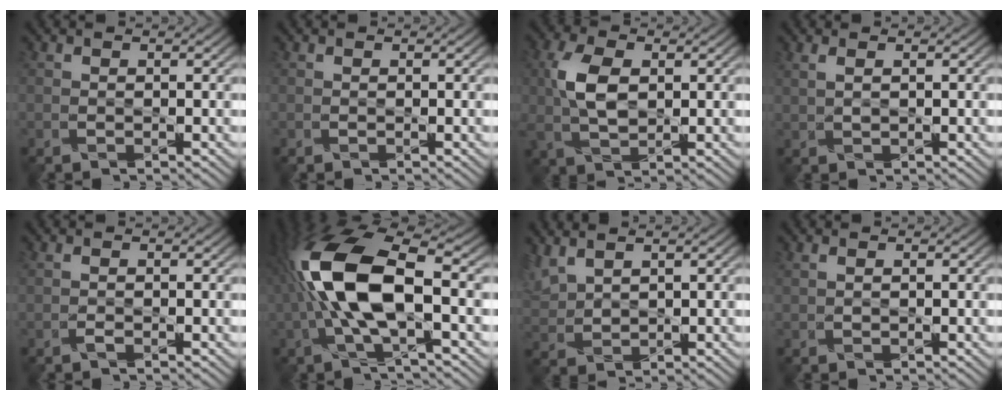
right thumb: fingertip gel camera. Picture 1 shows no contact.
{"total": 0.0}
{"total": 6.4, "force": [1.1, 3.6, 5.2], "torque": [-0.124, 0.007, 0.020]}
{"total": 1.4, "force": [0.7, 0.3, 1.1], "torque": [-0.033, 0.001, 0.018]}
{"total": 0.7, "force": [-0.3, 0.1, 0.6], "torque": [-0.015, 0.001, -0.005]}
{"total": 13.6, "force": [-0.5, 5.3, 12.5], "torque": [-0.298, 0.013, -0.016]}
{"total": 4.5, "force": [3.0, 2.0, 2.6], "torque": [-0.077, 0.009, 0.067]}
{"total": 0.8, "force": [0.4, 0.2, 0.6], "torque": [-0.018, 0.003, 0.011]}